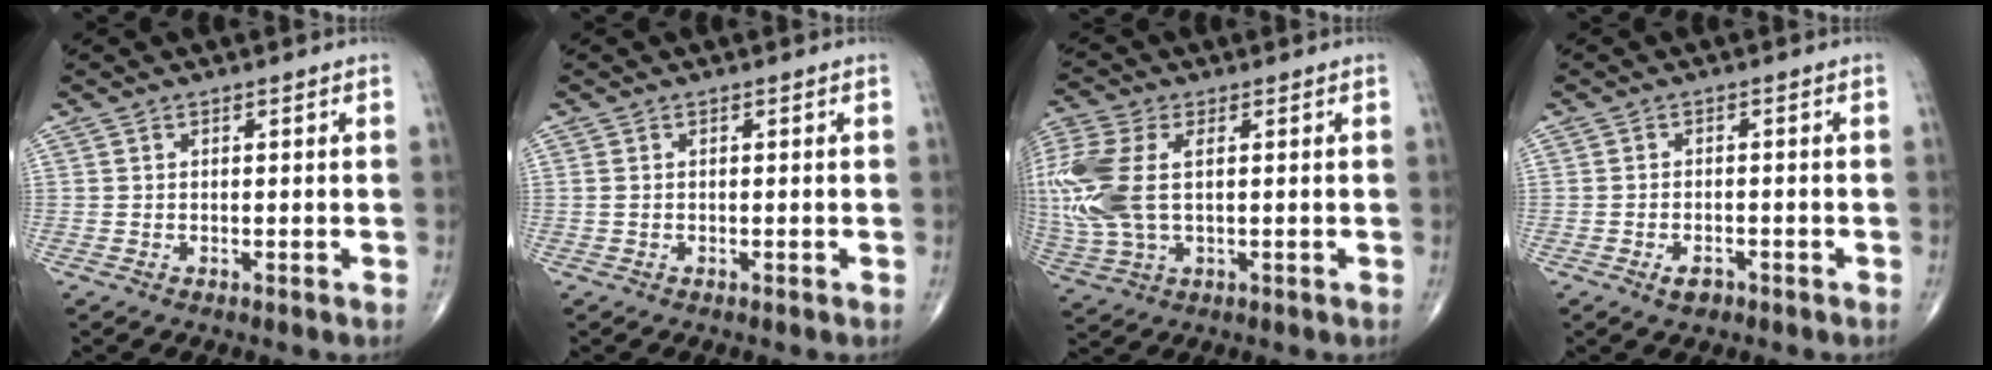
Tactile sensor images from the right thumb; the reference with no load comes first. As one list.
[{"total": 0.6, "force": [0.0, 0.3, 0.4], "torque": [-0.014, 0.004, 0.004]}, {"total": 14.7, "force": [1.8, 8.2, 12.1], "torque": [-0.319, 0.009, 0.039]}, {"total": 2.6, "force": [-1.5, 1.4, 1.5], "torque": [-0.024, 0.004, -0.023]}]